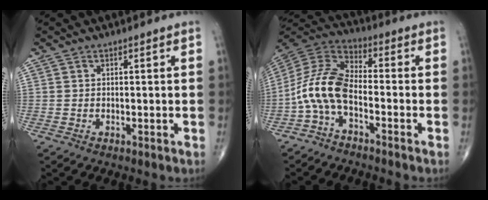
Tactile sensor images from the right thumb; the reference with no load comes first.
{"total": 10.5, "force": [-3.6, 4.8, 8.6], "torque": [-0.183, 0.052, -0.086]}